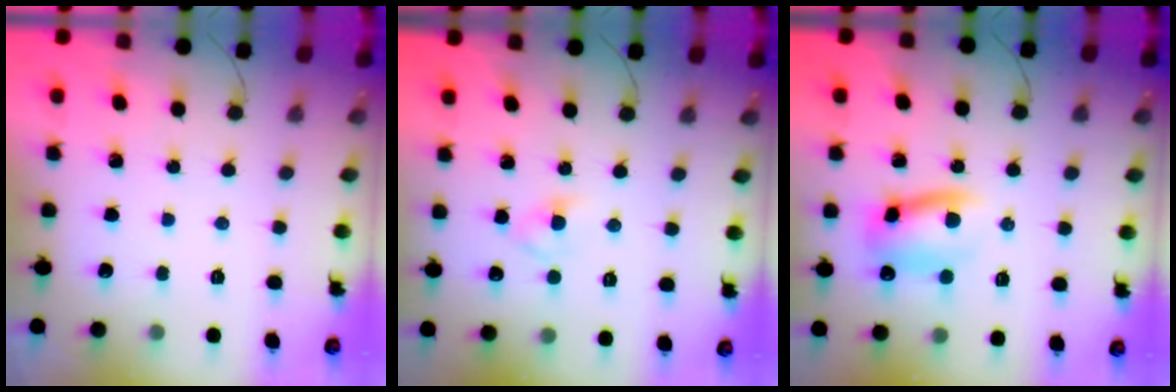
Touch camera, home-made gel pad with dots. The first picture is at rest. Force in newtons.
{"total": 2.8, "press": 2.7, "slide": 0.9}
{"total": 11.1, "press": 11.0, "slide": 1.4}